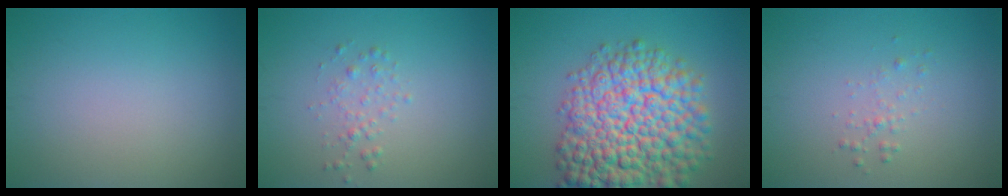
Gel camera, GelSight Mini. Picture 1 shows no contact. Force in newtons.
{"total": 1.3, "press": 1.3, "slide": 0.0}
{"total": 12.7, "press": 12.7, "slide": 0.5}
{"total": 0.9, "press": 0.9, "slide": 0.0}